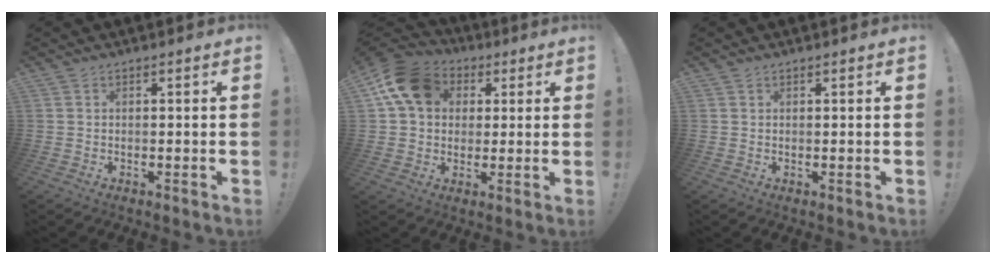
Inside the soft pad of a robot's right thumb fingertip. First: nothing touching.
{"total": 14.3, "force": [4.6, 11.0, 7.8], "torque": [-0.121, -0.006, 0.096]}
{"total": 0.0}